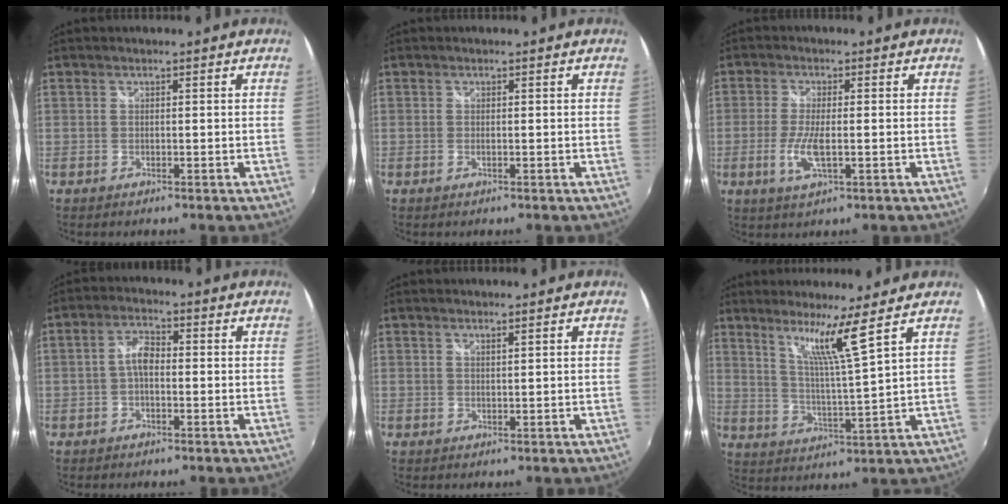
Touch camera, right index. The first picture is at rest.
{"total": 0.6, "force": [-0.1, 0.0, 0.6], "torque": [-0.012, 0.000, -0.003]}
{"total": 5.9, "force": [-1.5, 1.5, 5.6], "torque": [-0.119, -0.011, -0.028]}
{"total": 3.4, "force": [-0.7, 1.8, 2.8], "torque": [-0.058, 0.012, -0.014]}
{"total": 0.8, "force": [0.7, -0.2, 0.3], "torque": [-0.004, -0.002, 0.012]}
{"total": 8.1, "force": [5.4, -2.0, 5.6], "torque": [-0.090, -0.012, 0.100]}